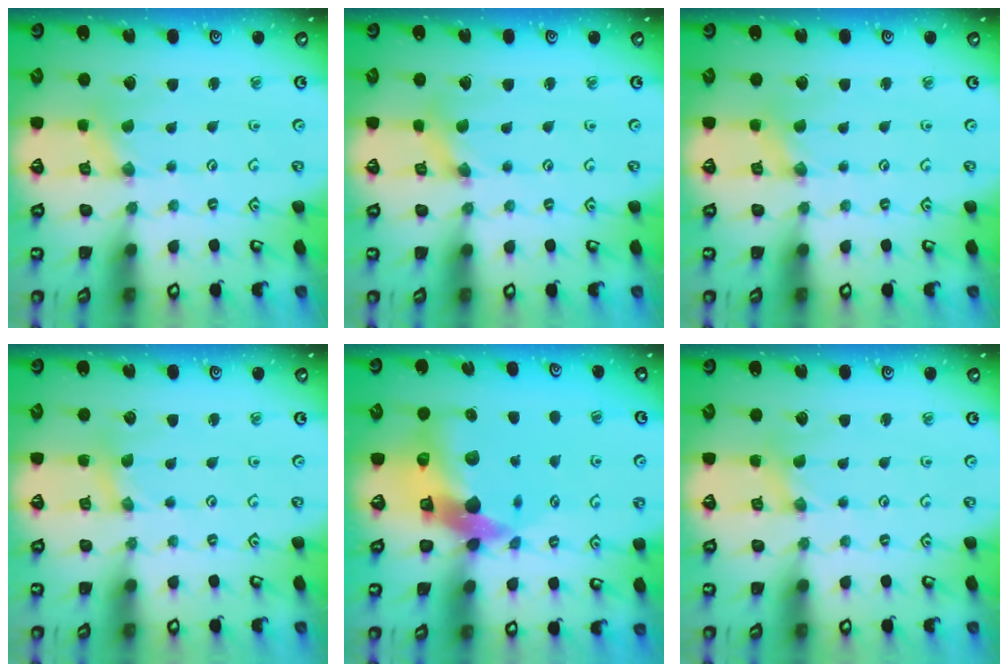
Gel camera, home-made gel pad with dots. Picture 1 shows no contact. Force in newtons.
{"total": 1.6, "press": 1.5, "slide": 0.3}
{"total": 0.0}
{"total": 1.4, "press": 1.4, "slide": 0.3}
{"total": 14.0, "press": 13.8, "slide": 2.1}
{"total": 0.0}